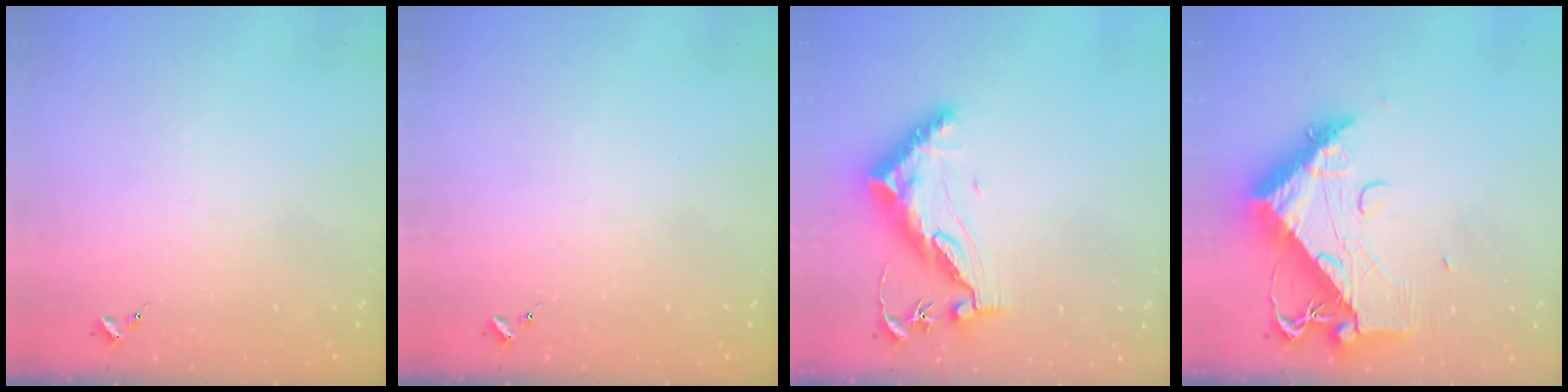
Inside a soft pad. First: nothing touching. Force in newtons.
{"total": 0.0}
{"total": 12.2, "press": 12.1, "slide": 0.7}
{"total": 14.6, "press": 14.5, "slide": 1.5}